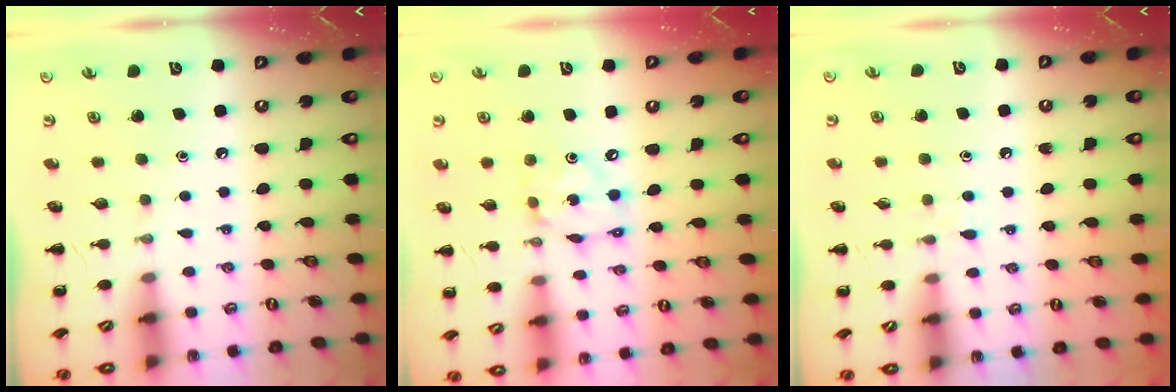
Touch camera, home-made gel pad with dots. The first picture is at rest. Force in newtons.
{"total": 6.4, "press": 6.3, "slide": 1.2}
{"total": 4.9, "press": 4.4, "slide": 1.9}